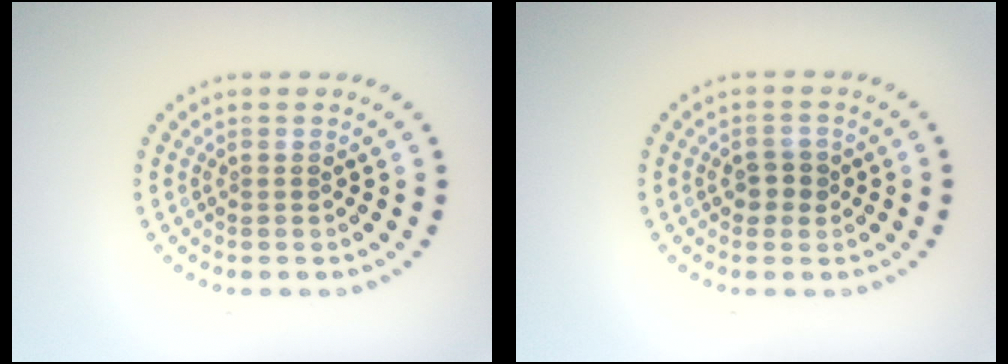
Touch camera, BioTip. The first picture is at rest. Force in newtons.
{"total": 1.8, "press": 1.7, "slide": 0.4}